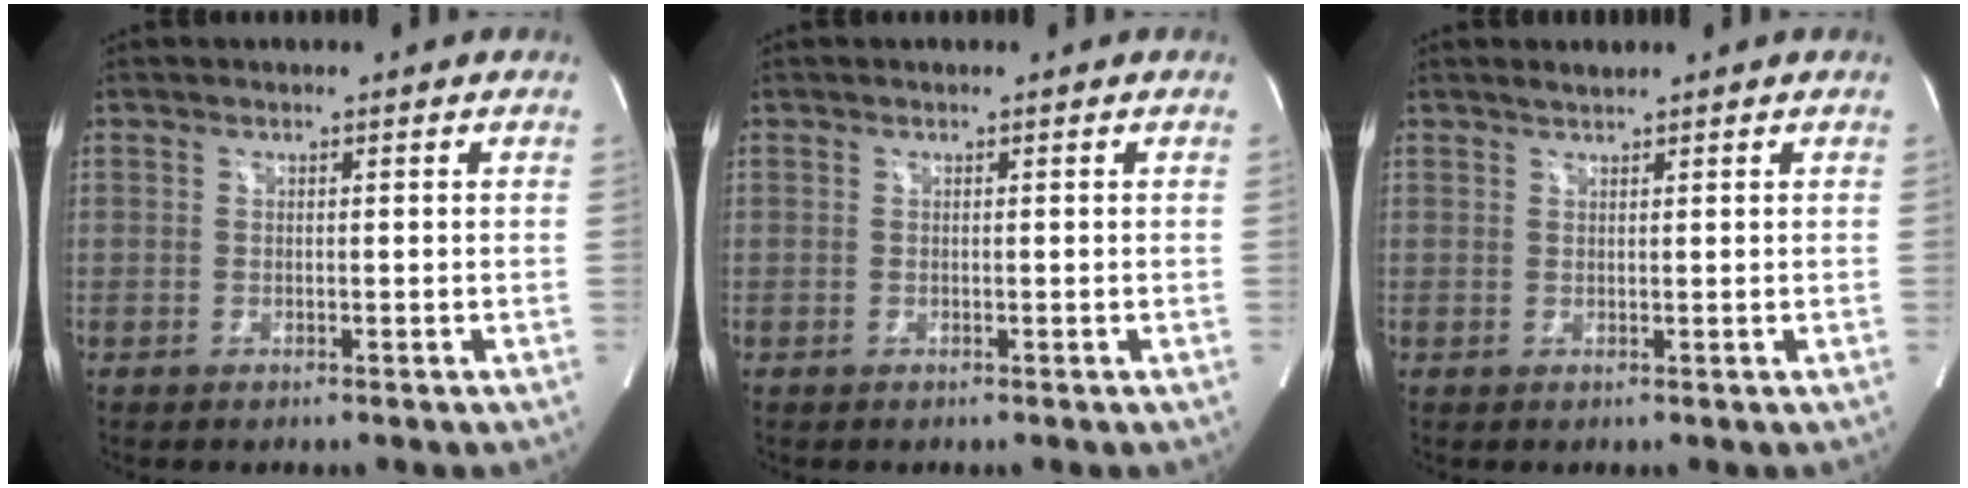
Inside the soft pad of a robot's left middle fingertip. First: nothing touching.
{"total": 0.0}
{"total": 1.0, "force": [1.0, -0.1, 0.2], "torque": [-0.012, 0.004, 0.022]}